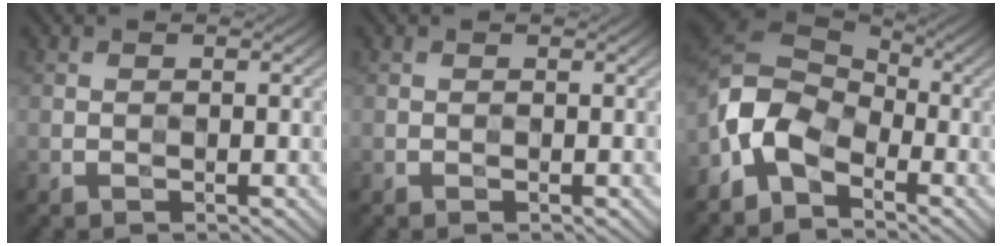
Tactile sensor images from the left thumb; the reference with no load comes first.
{"total": 0.0}
{"total": 7.9, "force": [-3.9, 5.2, 4.5], "torque": [-0.097, 0.009, -0.106]}